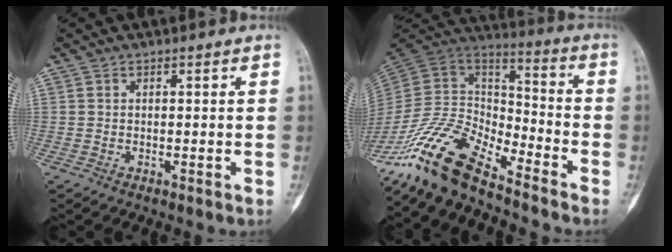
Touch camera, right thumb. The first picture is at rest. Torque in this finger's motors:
{"motor_torque": [1.05, -0.07, 1.45, -1.32, 0.40]}